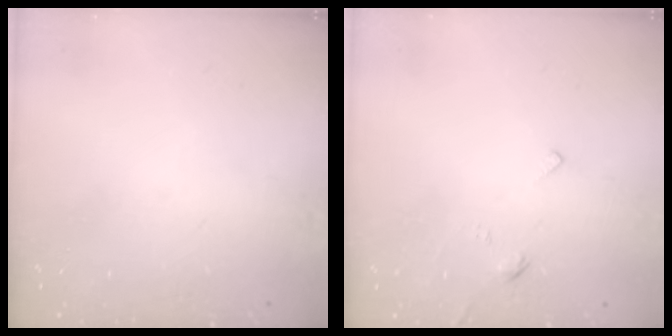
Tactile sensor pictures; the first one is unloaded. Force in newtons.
{"total": 2.4, "press": 2.4, "slide": 0.5}